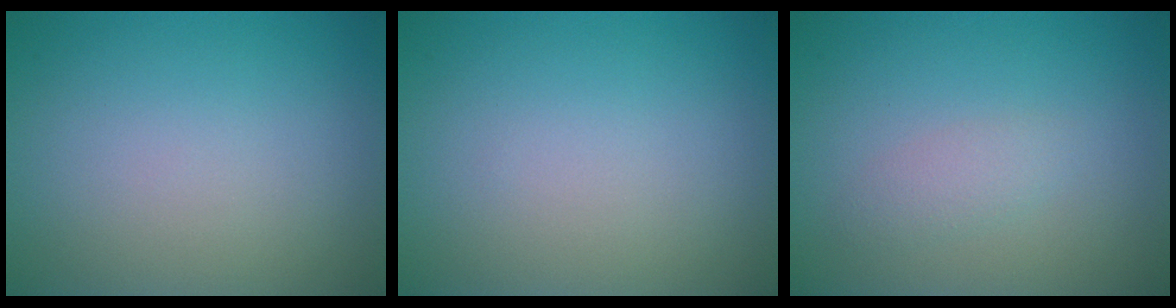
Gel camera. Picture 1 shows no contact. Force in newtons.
{"total": 0.0}
{"total": 1.3, "press": 1.3, "slide": 0.1}